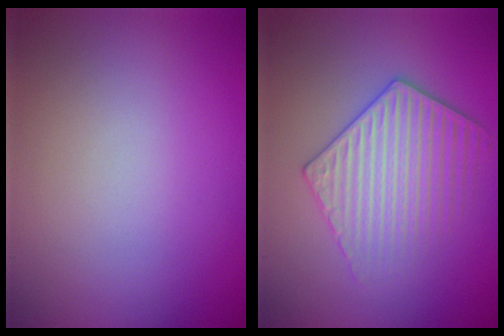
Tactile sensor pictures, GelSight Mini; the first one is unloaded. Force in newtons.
{"total": 3.6, "press": 3.6, "slide": 0.7}